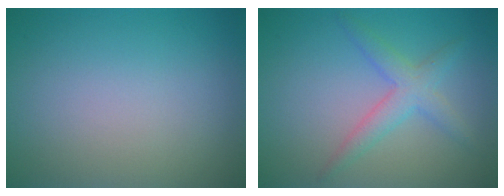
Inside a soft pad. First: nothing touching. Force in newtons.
{"total": 2.9, "press": 2.9, "slide": 0.1}